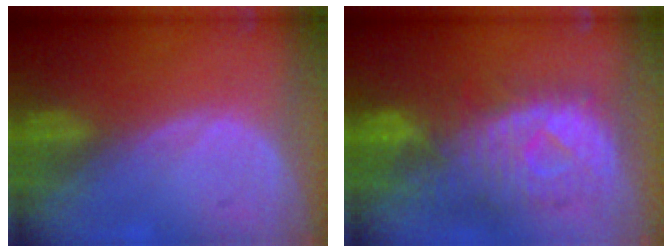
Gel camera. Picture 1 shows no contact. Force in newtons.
{"total": 10.8, "press": 9.7, "slide": 4.8}